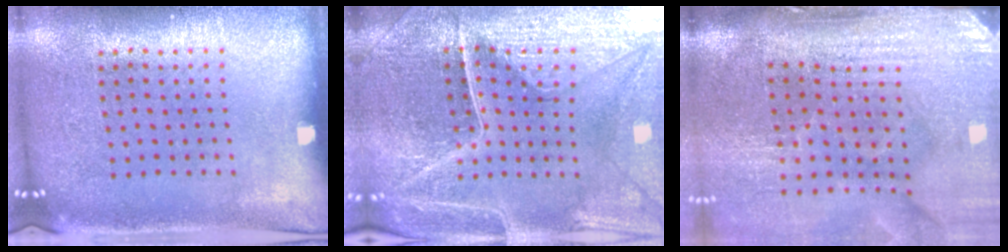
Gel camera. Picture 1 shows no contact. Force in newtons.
{"total": 4.4, "press": 4.3, "slide": 0.8}
{"total": 4.7, "press": 3.9, "slide": 2.5}